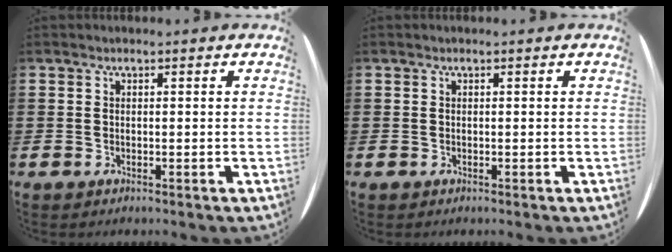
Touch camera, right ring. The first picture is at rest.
{"total": 0.0}